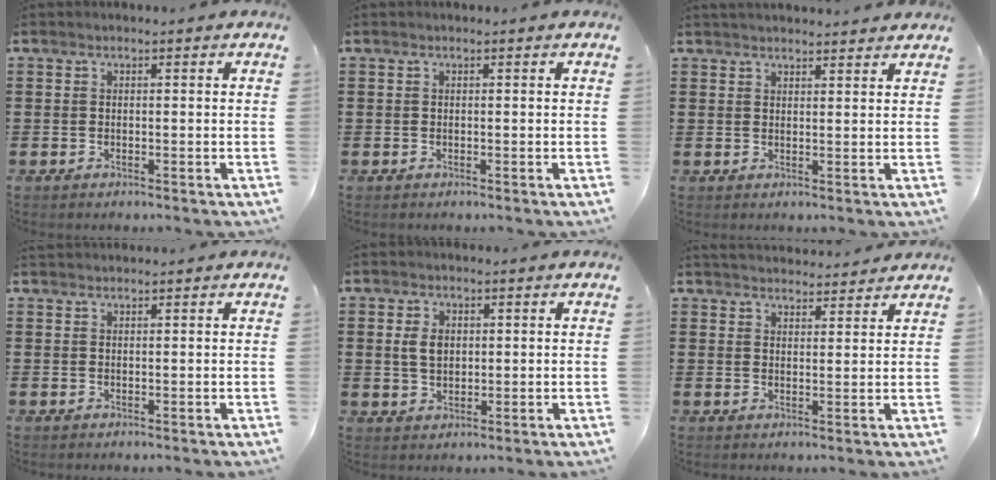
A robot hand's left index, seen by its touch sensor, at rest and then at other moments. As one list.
[{"total": 0.0}, {"total": 2.0, "force": [2.0, 0.1, 0.0], "torque": [-0.005, -0.001, 0.038]}, {"total": 0.8, "force": [0.8, 0.1, 0.1], "torque": [-0.004, -0.001, 0.017]}, {"total": 3.4, "force": [0.7, 2.2, 2.5], "torque": [-0.047, 0.004, 0.011]}, {"total": 3.1, "force": [3.0, 0.4, 0.2], "torque": [-0.014, -0.010, 0.056]}]